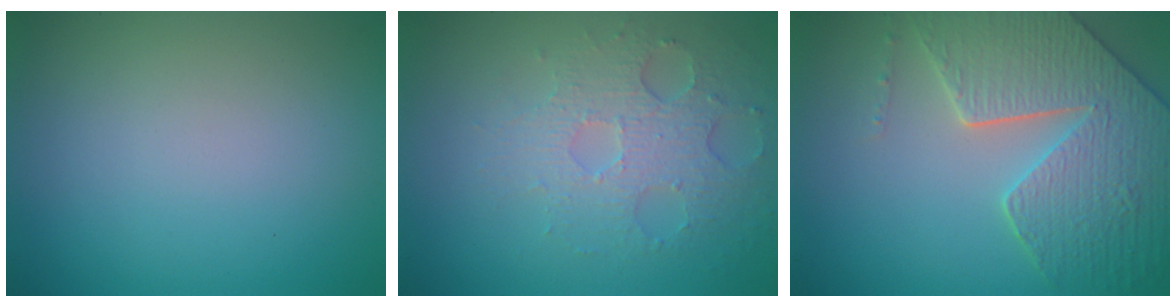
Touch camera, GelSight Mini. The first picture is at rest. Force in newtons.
{"total": 3.6, "press": 3.2, "slide": 1.6}
{"total": 7.0, "press": 5.9, "slide": 3.9}